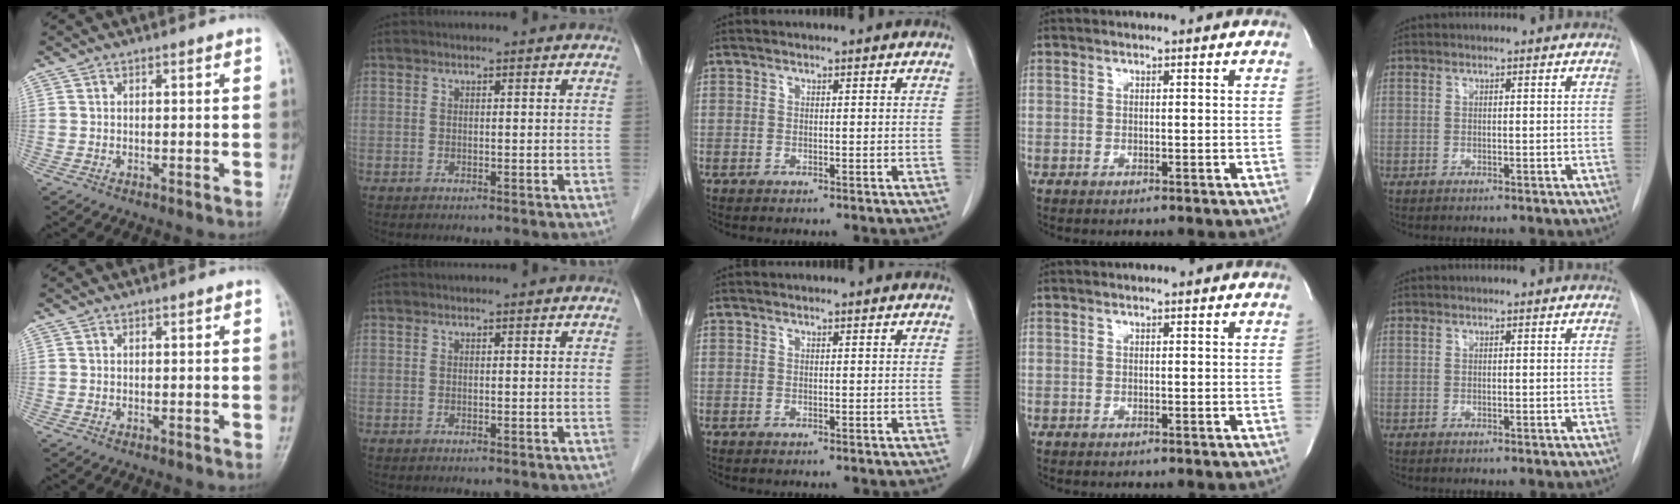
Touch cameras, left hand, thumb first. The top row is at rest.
{}